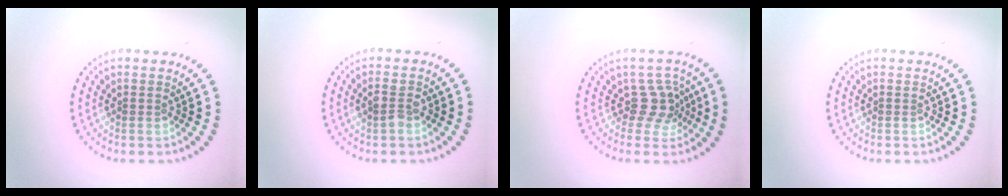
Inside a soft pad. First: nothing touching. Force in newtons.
{"total": 1.4, "press": 1.4, "slide": 0.2}
{"total": 2.7, "press": 2.1, "slide": 1.8}
{"total": 0.0}